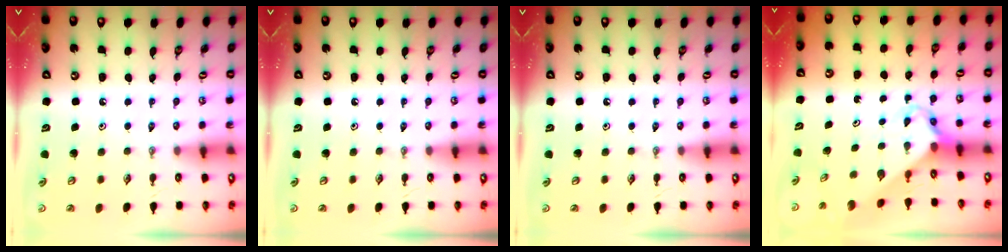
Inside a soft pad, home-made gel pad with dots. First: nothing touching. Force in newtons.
{"total": 0.0}
{"total": 0.0}
{"total": 2.7, "press": 2.7, "slide": 0.2}